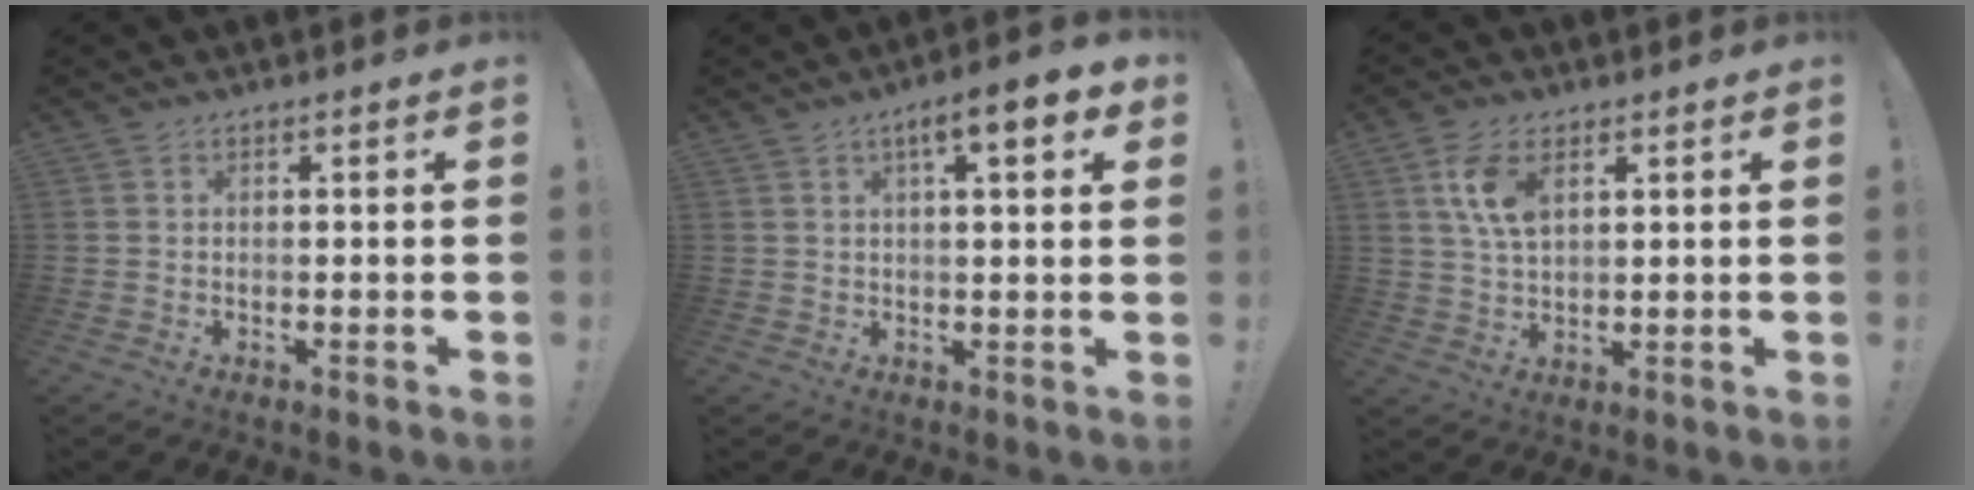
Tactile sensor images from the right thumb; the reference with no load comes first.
{"total": 7.9, "force": [3.4, 1.6, 6.9], "torque": [-0.091, -0.015, 0.048]}
{"total": 8.5, "force": [3.5, 4.4, 6.4], "torque": [-0.128, -0.007, 0.063]}